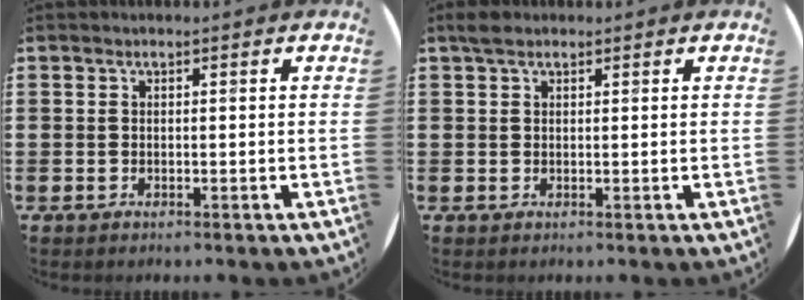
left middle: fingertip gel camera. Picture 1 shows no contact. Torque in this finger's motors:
{"motor_torque": [0.45, -0.39, -0.04, 0.00]}